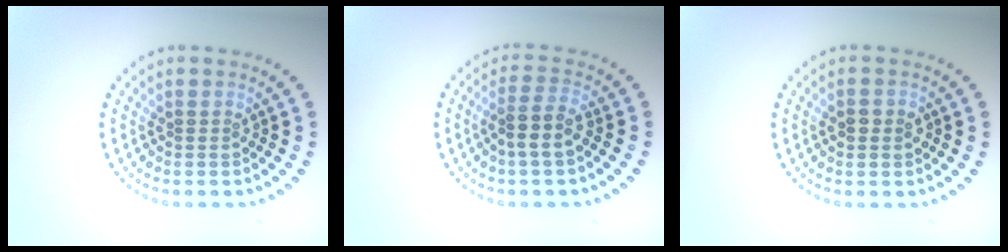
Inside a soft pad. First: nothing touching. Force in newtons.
{"total": 2.7, "press": 2.2, "slide": 1.5}
{"total": 1.4, "press": 1.4, "slide": 0.2}